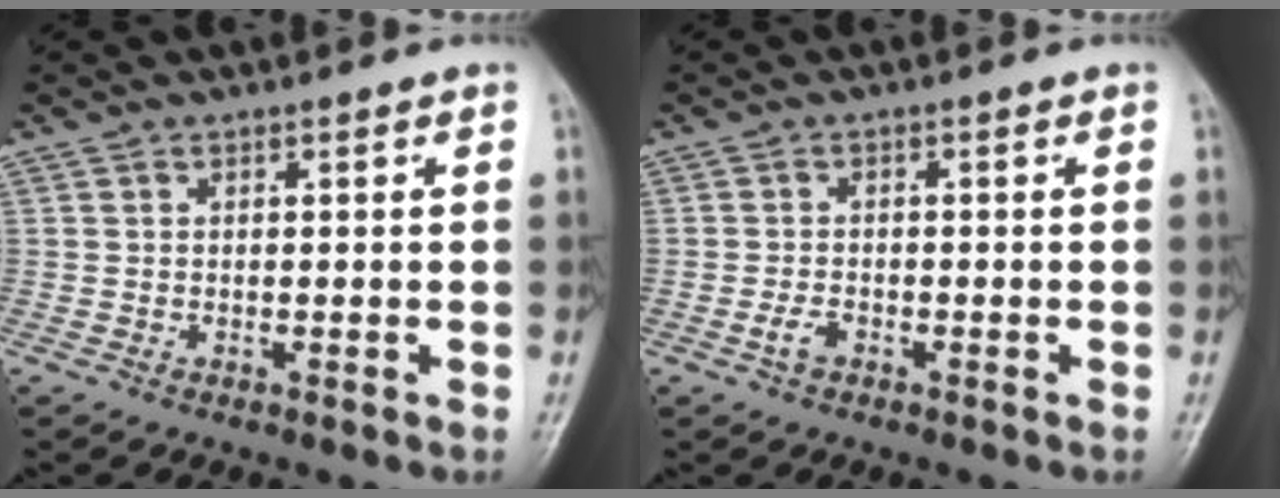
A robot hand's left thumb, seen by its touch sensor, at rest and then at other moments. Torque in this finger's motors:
{"motor_torque": [0.04, 0.11, 0.41, 0.18, 0.02]}